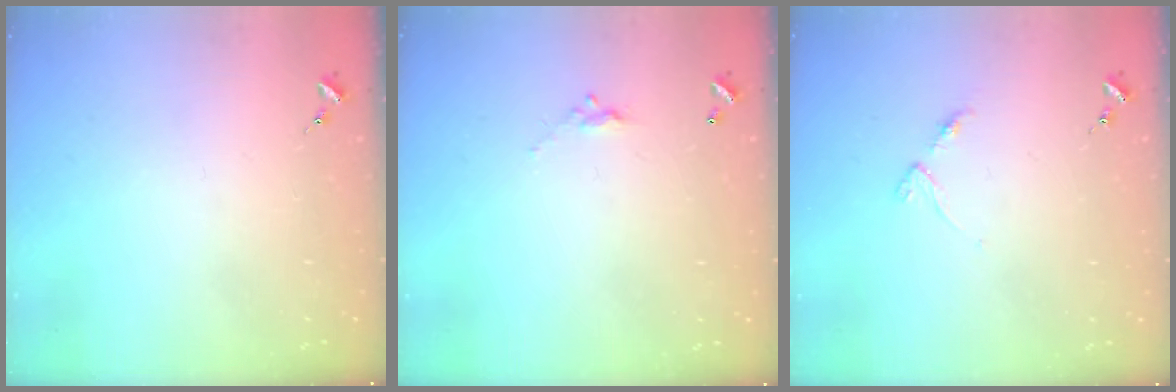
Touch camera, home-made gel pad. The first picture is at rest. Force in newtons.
{"total": 4.9, "press": 4.9, "slide": 0.2}
{"total": 4.0, "press": 3.9, "slide": 0.4}